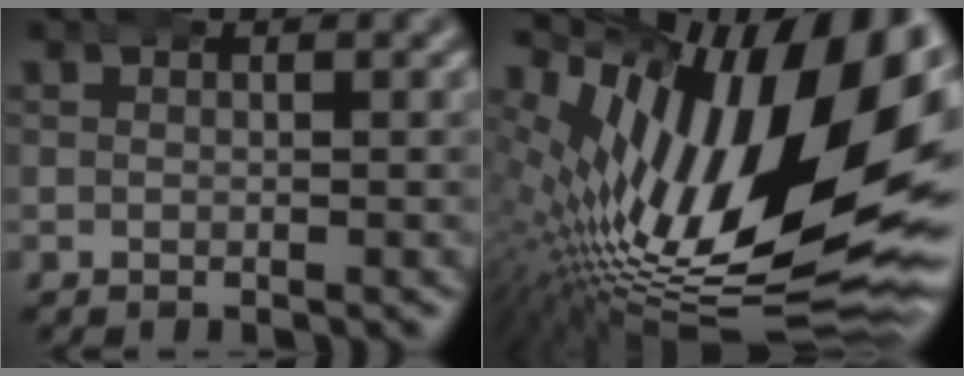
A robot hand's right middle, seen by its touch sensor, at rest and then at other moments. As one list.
[{"total": 20.3, "force": [-0.6, 8.9, 18.2], "torque": [-0.271, -0.004, 0.011]}]